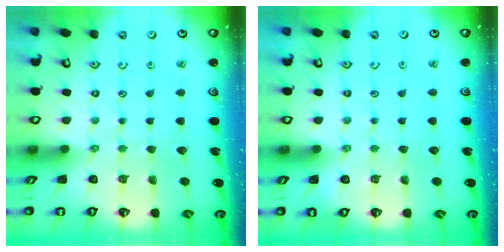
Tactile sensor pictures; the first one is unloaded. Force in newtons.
{"total": 0.0}